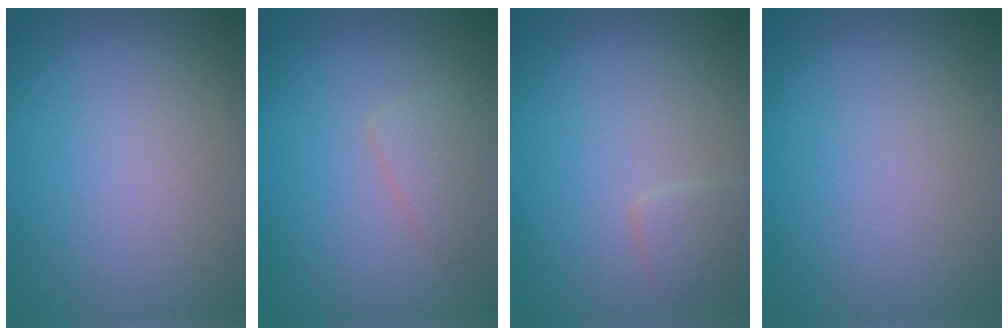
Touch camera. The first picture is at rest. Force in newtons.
{"total": 1.9, "press": 1.9, "slide": 0.0}
{"total": 1.4, "press": 1.4, "slide": 0.0}
{"total": 0.0}